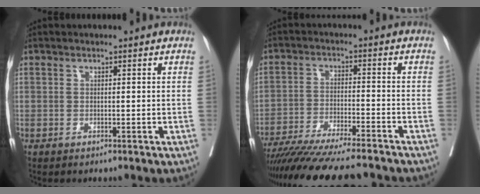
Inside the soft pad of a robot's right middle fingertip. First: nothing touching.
{"total": 18.2, "force": [-16.1, 1.1, 8.4], "torque": [-0.141, -0.035, -0.246]}